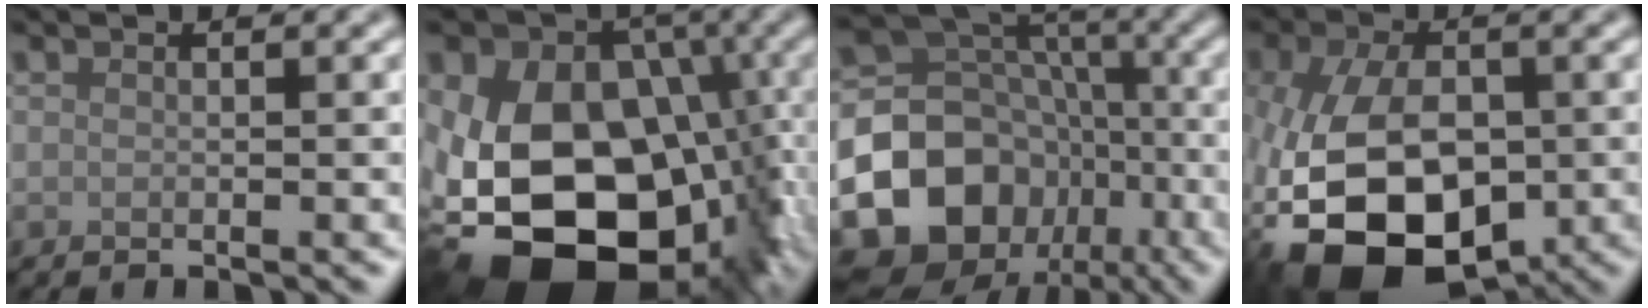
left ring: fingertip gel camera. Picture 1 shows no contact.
{"total": 19.0, "force": [-4.7, 13.2, 12.8], "torque": [-0.200, 0.000, -0.082]}
{"total": 17.3, "force": [-6.7, 14.3, 7.0], "torque": [-0.146, -0.020, -0.130]}
{"total": 13.5, "force": [-5.0, 7.9, 9.7], "torque": [-0.197, -0.036, -0.081]}